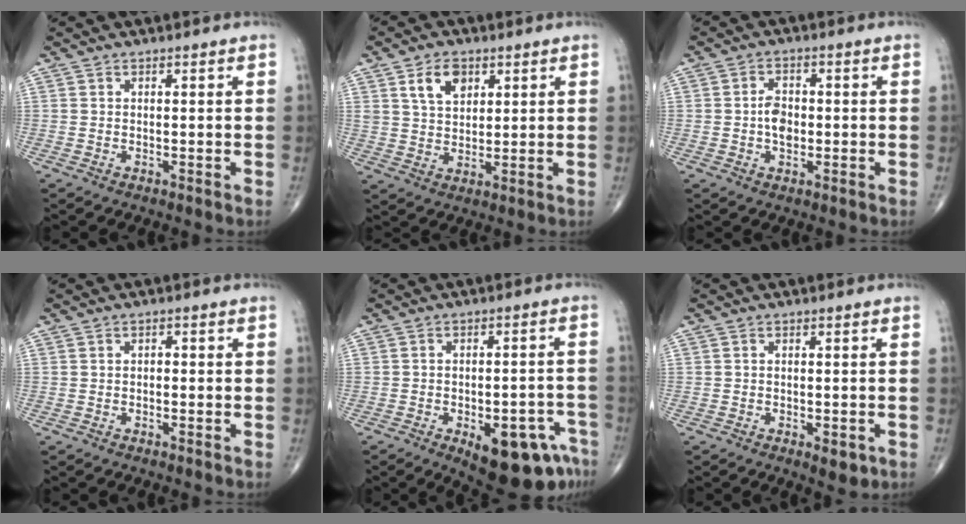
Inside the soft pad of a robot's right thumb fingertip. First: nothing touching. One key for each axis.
{"total": 6.7, "fx": 3.2, "fy": 4.3, "fz": 4.0, "tx": -0.050, "ty": -0.016, "tz": 0.059}
{"total": 4.2, "fx": -0.4, "fy": 2.8, "fz": 3.1, "tx": -0.043, "ty": 0.007, "tz": -0.012}
{"total": 0.9, "fx": -0.1, "fy": 0.7, "fz": 0.6, "tx": -0.001, "ty": 0.003, "tz": -0.005}
{"total": 14.9, "fx": -7.6, "fy": 6.1, "fz": 11.2, "tx": -0.096, "ty": 0.039, "tz": -0.087}
{"total": 3.5, "fx": -1.4, "fy": 1.6, "fz": 2.8, "tx": -0.029, "ty": -0.004, "tz": -0.014}